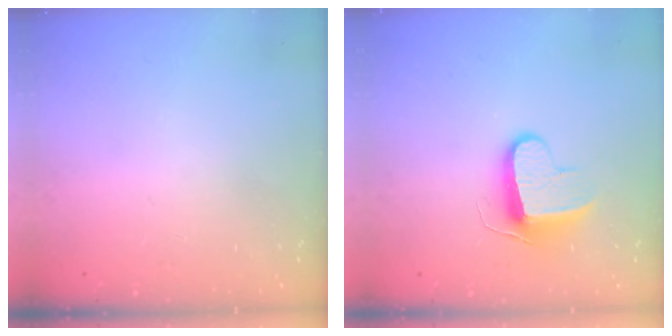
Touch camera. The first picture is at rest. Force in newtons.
{"total": 9.5, "press": 9.5, "slide": 0.1}